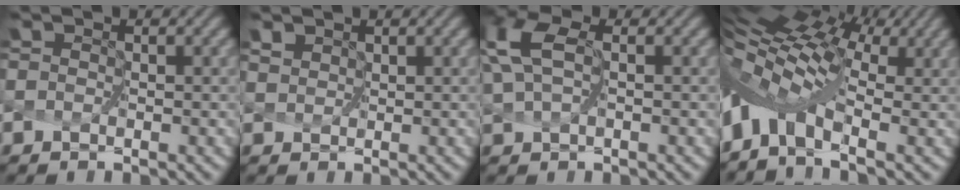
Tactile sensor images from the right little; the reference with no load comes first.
{"total": 1.2, "force": [1.2, 0.4, -0.1], "torque": [0.016, 0.002, 0.016]}
{"total": 2.7, "force": [1.0, 1.2, 2.2], "torque": [-0.053, 0.006, 0.014]}
{"total": 9.2, "force": [2.4, 4.2, 7.8], "torque": [-0.152, 0.017, 0.047]}